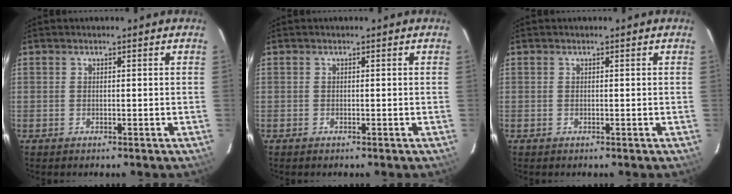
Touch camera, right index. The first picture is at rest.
{"total": 0.0}
{"total": 0.0}